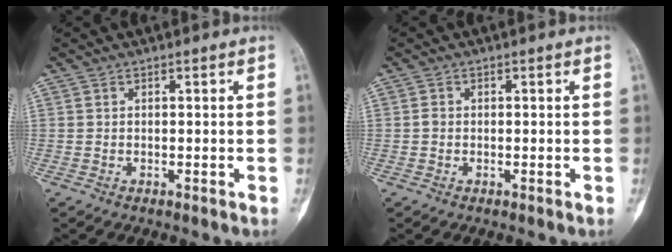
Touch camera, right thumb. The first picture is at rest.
{"total": 0.9, "force": [-0.1, 0.7, 0.5], "torque": [-0.006, 0.002, -0.003]}